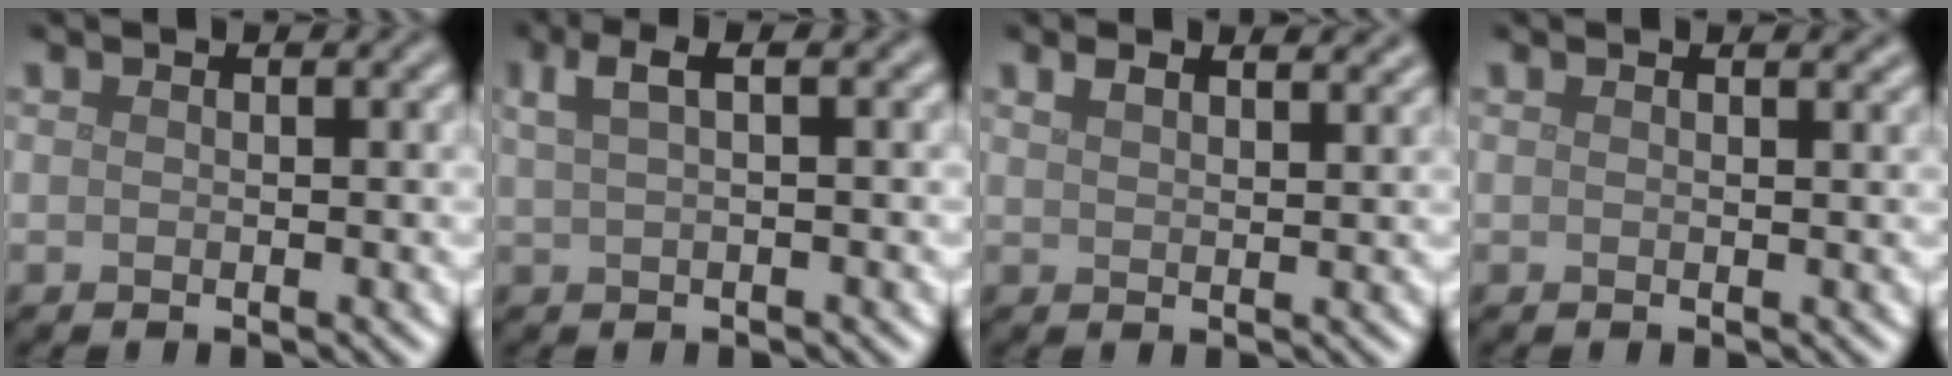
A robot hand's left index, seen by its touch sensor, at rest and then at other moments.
{"total": 3.2, "force": [1.4, 1.0, 2.7], "torque": [-0.041, 0.010, 0.024]}
{"total": 3.3, "force": [2.6, 1.1, 1.6], "torque": [-0.020, 0.016, 0.033]}
{"total": 1.1, "force": [1.0, 0.3, 0.5], "torque": [-0.004, 0.000, 0.010]}